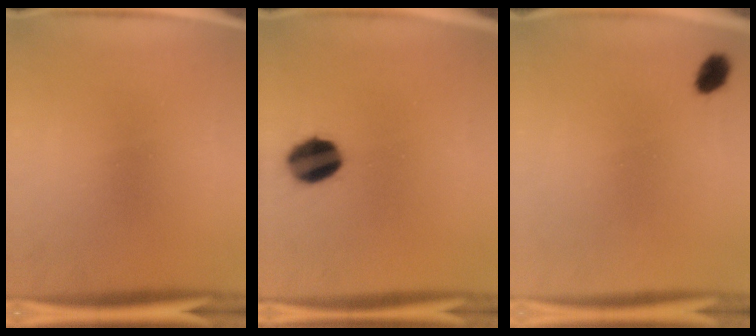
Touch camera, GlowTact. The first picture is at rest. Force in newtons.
{"total": 9.9}
{"total": 3.0}